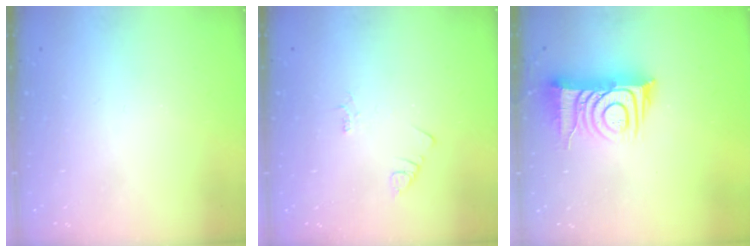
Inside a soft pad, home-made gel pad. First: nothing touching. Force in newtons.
{"total": 1.9, "press": 1.9, "slide": 0.3}
{"total": 12.6, "press": 12.6, "slide": 0.9}